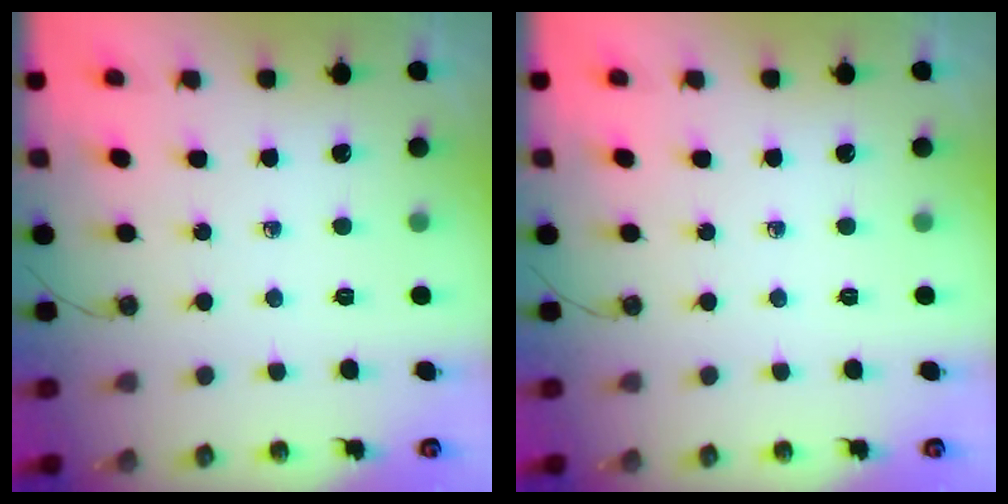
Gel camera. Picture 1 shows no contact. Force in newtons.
{"total": 0.0}